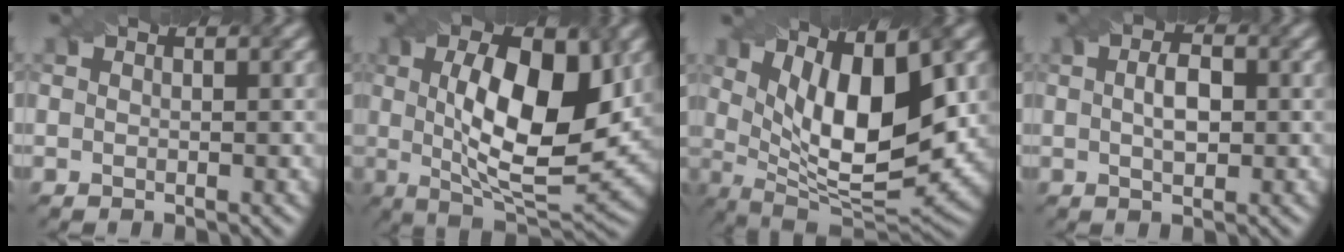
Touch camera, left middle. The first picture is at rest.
{"total": 11.1, "force": [1.6, 4.4, 10.1], "torque": [-0.155, 0.001, 0.030]}
{"total": 11.5, "force": [3.2, 4.6, 10.0], "torque": [-0.159, -0.010, 0.058]}
{"total": 2.7, "force": [0.1, 1.3, 2.4], "torque": [-0.050, 0.006, 0.003]}